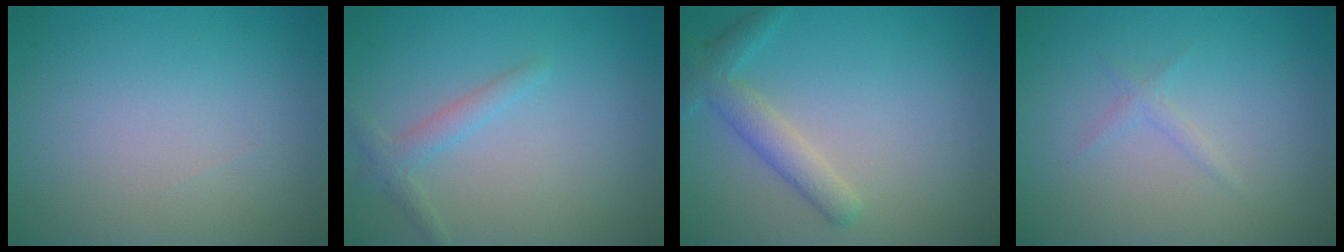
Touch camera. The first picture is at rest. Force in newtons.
{"total": 1.6, "press": 1.6, "slide": 0.1}
{"total": 2.1, "press": 2.1, "slide": 0.3}
{"total": 0.9, "press": 0.9, "slide": 0.0}